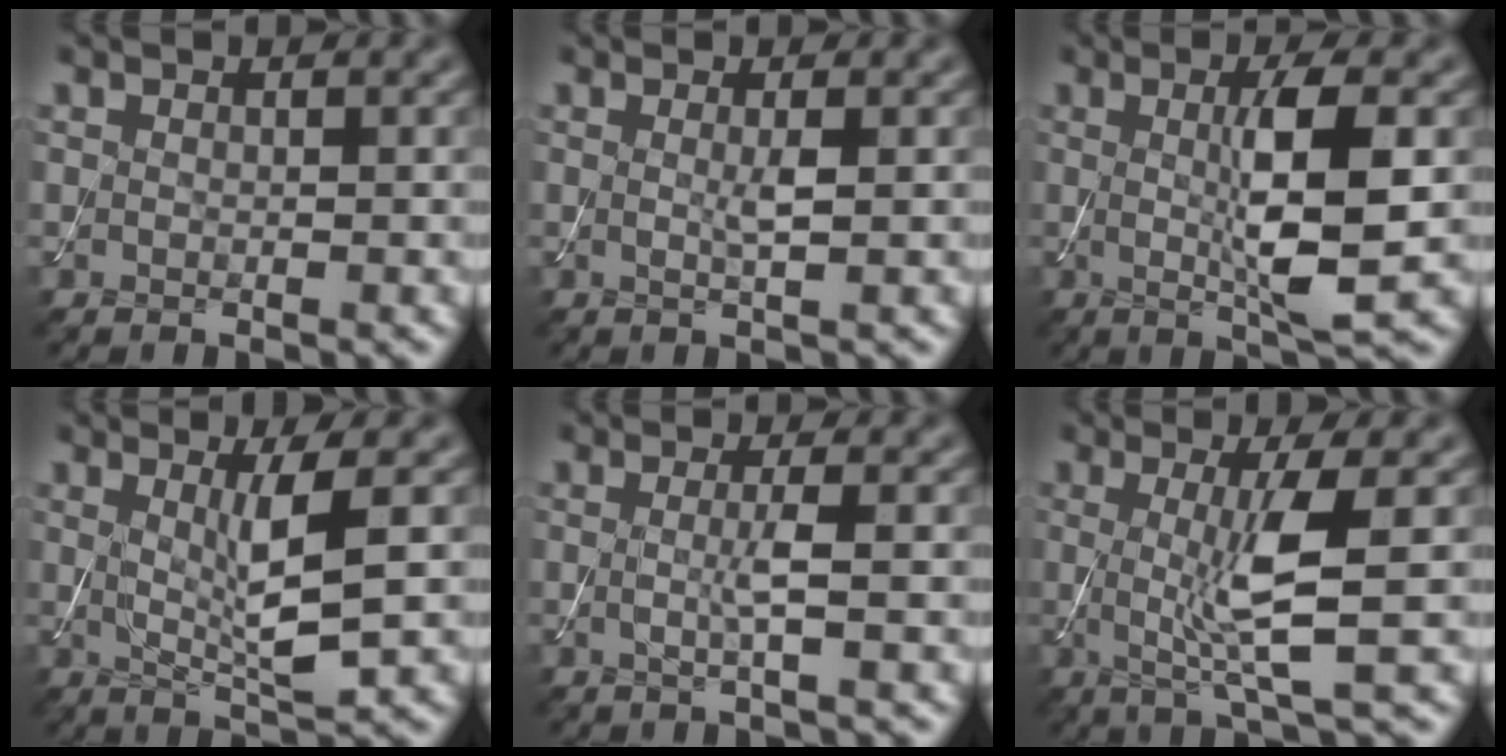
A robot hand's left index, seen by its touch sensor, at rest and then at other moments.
{"total": 1.2, "force": [0.1, 0.1, 1.2], "torque": [-0.027, -0.001, 0.000]}
{"total": 6.2, "force": [0.1, 1.1, 6.1], "torque": [-0.105, -0.003, 0.004]}
{"total": 4.3, "force": [0.7, 0.5, 4.2], "torque": [-0.076, -0.011, 0.020]}
{"total": 1.7, "force": [-0.1, 0.2, 1.7], "torque": [-0.039, -0.004, -0.005]}
{"total": 5.4, "force": [0.2, 0.8, 5.4], "torque": [-0.101, -0.007, 0.004]}